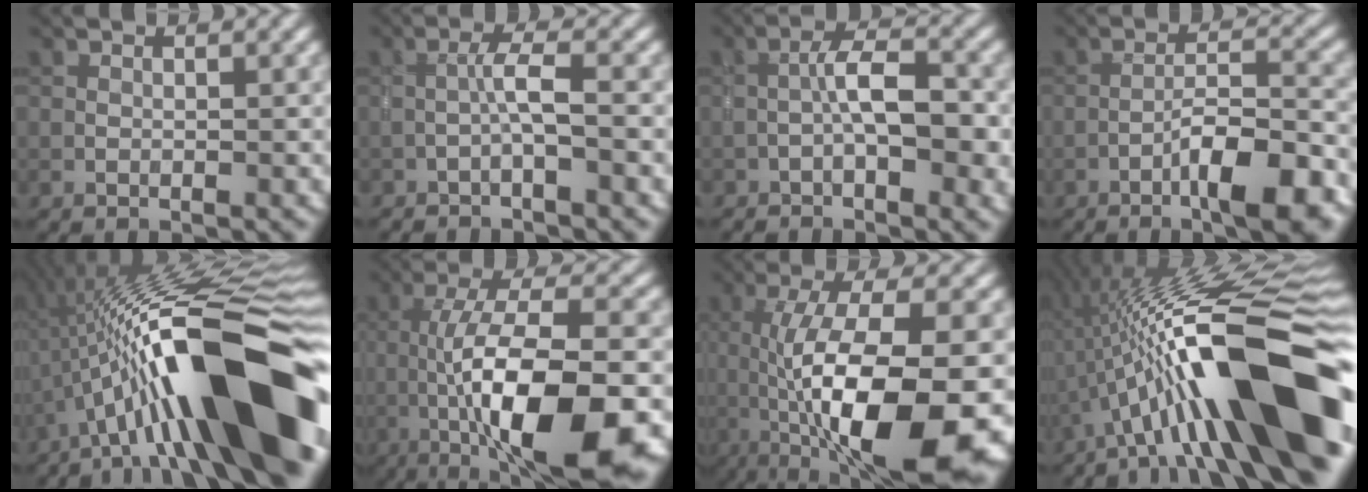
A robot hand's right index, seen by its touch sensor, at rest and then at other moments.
{"total": 2.1, "force": [-0.9, 0.0, 1.9], "torque": [-0.036, 0.010, -0.022]}
{"total": 4.6, "force": [-1.3, 1.7, 4.1], "torque": [-0.069, 0.011, -0.027]}
{"total": 7.8, "force": [-4.3, 1.5, 6.4], "torque": [-0.100, 0.016, -0.068]}
{"total": 18.3, "force": [-2.9, 5.4, 17.3], "torque": [-0.253, 0.039, -0.055]}
{"total": 12.8, "force": [-3.0, 3.7, 11.9], "torque": [-0.196, -0.004, -0.055]}
{"total": 14.5, "force": [-2.8, 4.7, 13.5], "torque": [-0.212, -0.018, -0.045]}
{"total": 18.5, "force": [-2.7, 4.7, 17.7], "torque": [-0.269, 0.036, -0.052]}